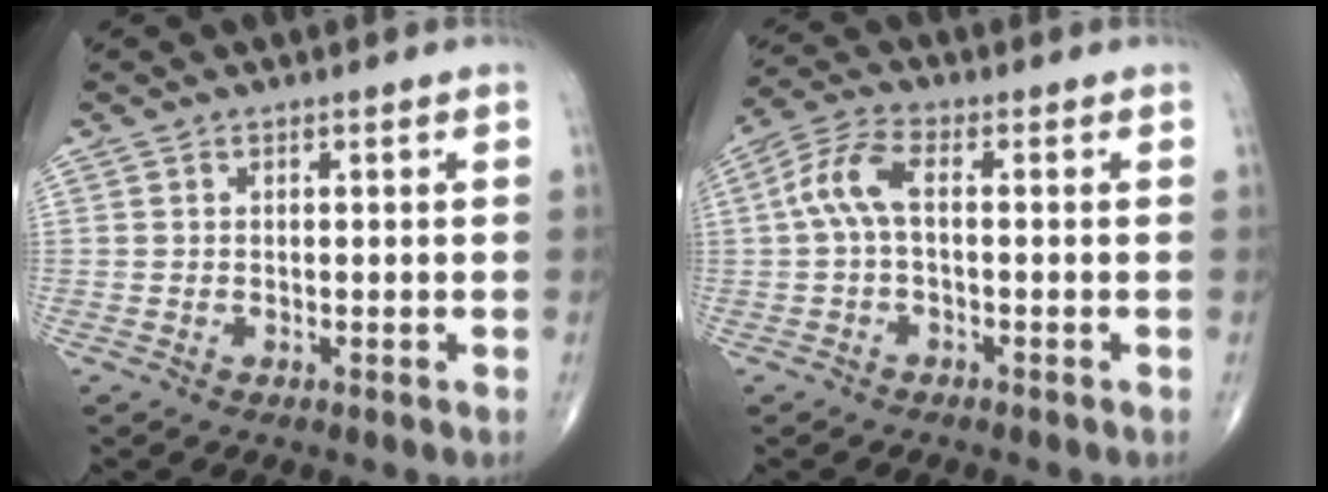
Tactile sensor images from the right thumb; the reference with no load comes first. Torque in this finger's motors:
{"motor_torque": [-0.42, 0.73, 0.59, -0.22, 0.07]}